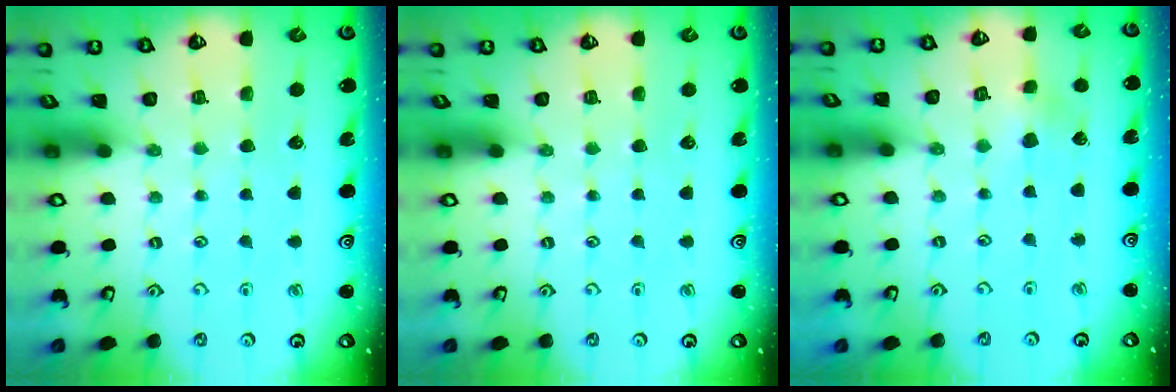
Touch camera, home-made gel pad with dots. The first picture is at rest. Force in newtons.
{"total": 0.0}
{"total": 3.9, "press": 3.9, "slide": 0.5}